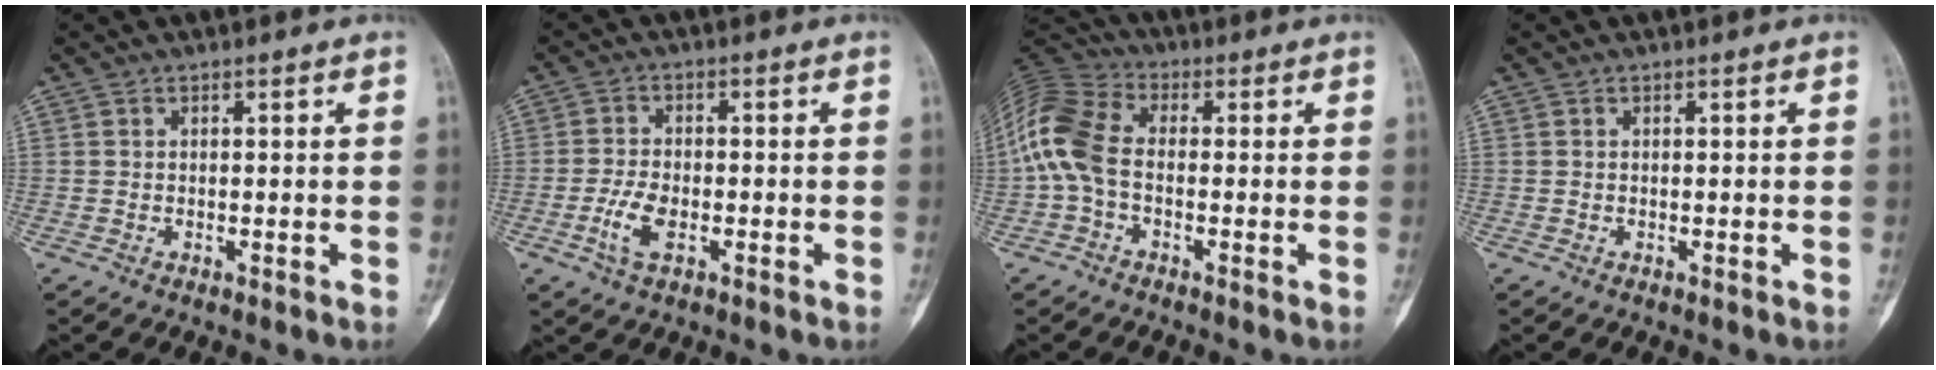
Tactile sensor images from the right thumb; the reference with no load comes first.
{"total": 5.2, "force": [-1.9, 2.6, 4.1], "torque": [-0.091, 0.007, -0.037]}
{"total": 11.3, "force": [-1.1, 6.9, 8.9], "torque": [-0.198, 0.028, -0.035]}
{"total": 0.0}